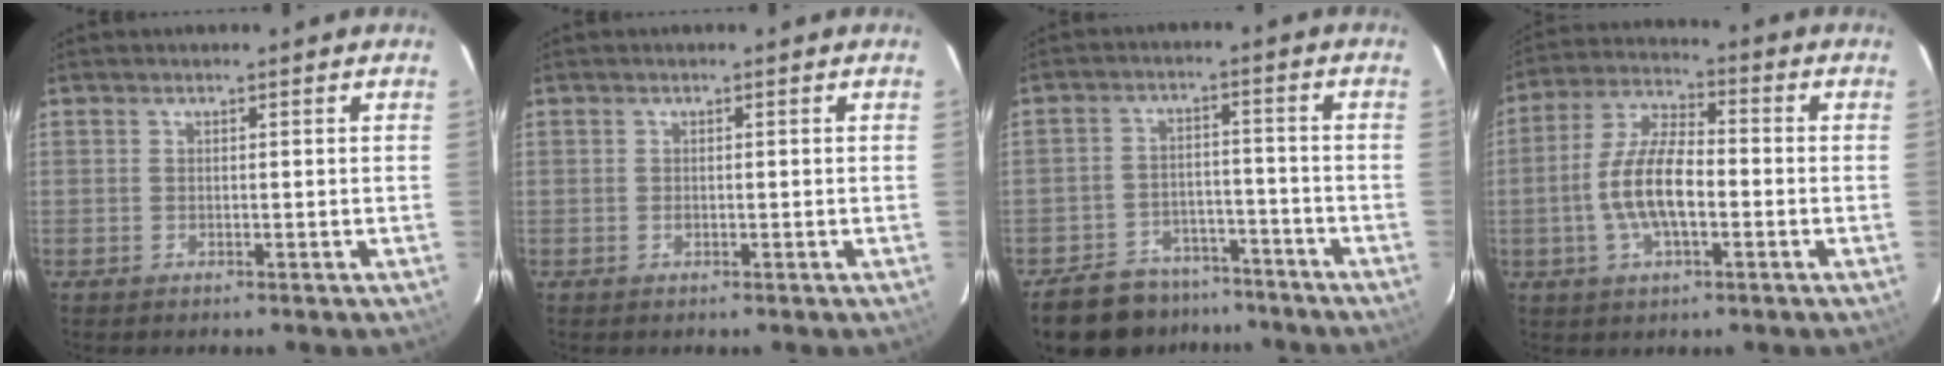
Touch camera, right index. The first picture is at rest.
{"total": 0.5, "force": [-0.1, 0.5, 0.2], "torque": [-0.003, 0.000, -0.001]}
{"total": 14.1, "force": [-11.3, 7.1, 4.6], "torque": [-0.124, 0.018, -0.156]}
{"total": 10.9, "force": [-2.5, 4.3, 9.7], "torque": [-0.202, 0.006, -0.047]}